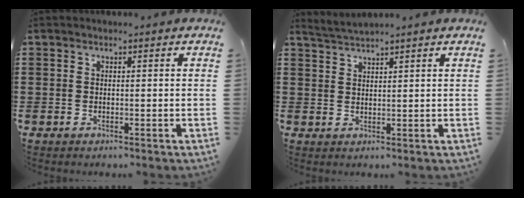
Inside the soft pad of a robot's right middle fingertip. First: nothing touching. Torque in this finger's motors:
{"motor_torque": [-0.47, -0.33, -0.02, -0.01]}